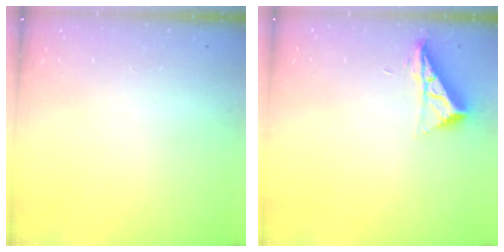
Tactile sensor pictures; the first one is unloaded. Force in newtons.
{"total": 7.7, "press": 7.7, "slide": 0.3}